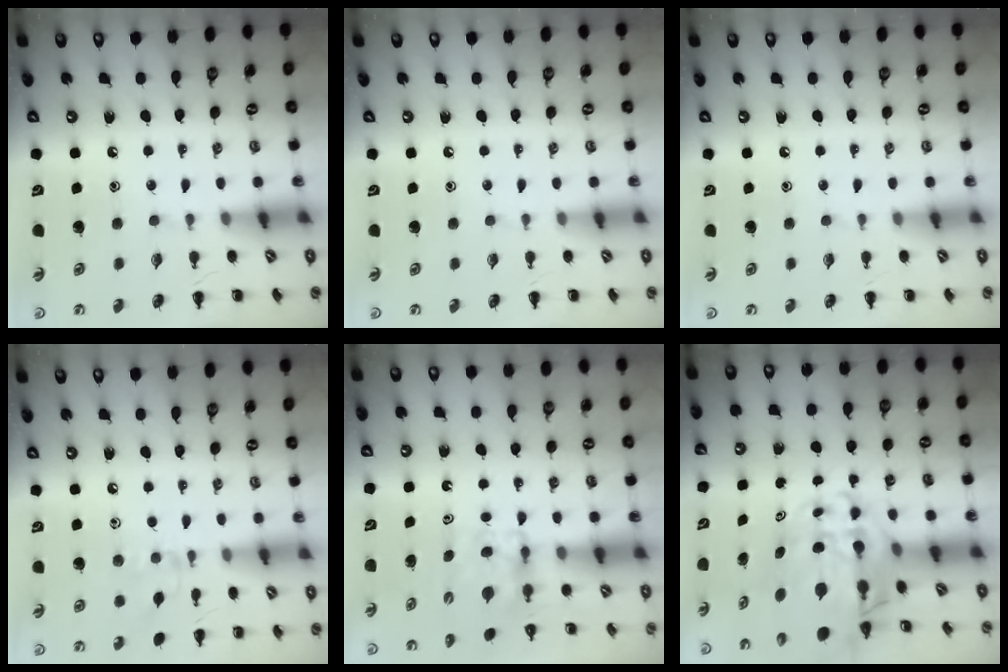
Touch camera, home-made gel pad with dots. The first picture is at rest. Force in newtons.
{"total": 0.0}
{"total": 0.0}
{"total": 6.3, "press": 6.0, "slide": 1.8}
{"total": 5.3, "press": 5.3, "slide": 0.3}
{"total": 9.5, "press": 9.0, "slide": 3.0}